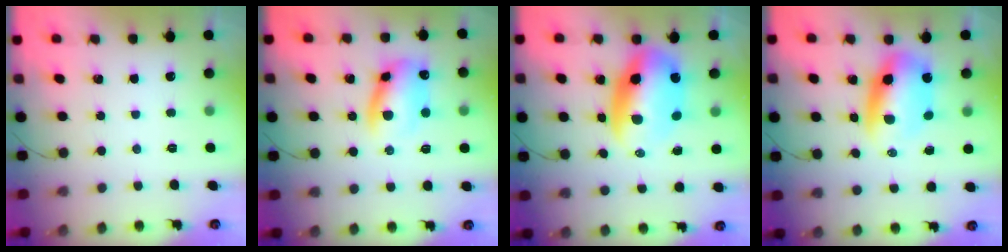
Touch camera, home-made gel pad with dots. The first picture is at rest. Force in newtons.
{"total": 11.4, "press": 11.3, "slide": 1.6}
{"total": 12.6, "press": 12.3, "slide": 2.8}
{"total": 9.8, "press": 9.5, "slide": 2.6}